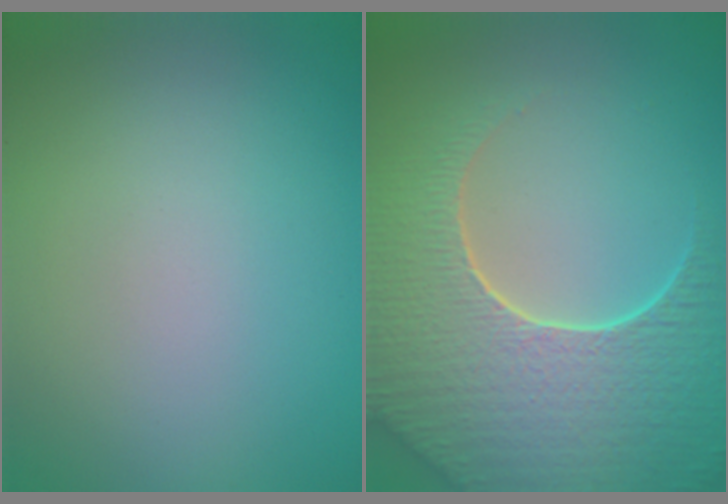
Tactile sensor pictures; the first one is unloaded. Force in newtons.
{"total": 9.3, "press": 6.6, "slide": 6.5}